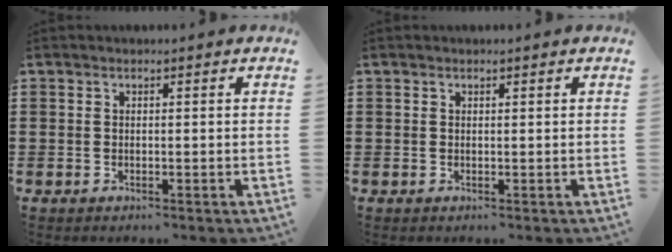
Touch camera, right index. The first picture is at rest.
{"total": 0.0}